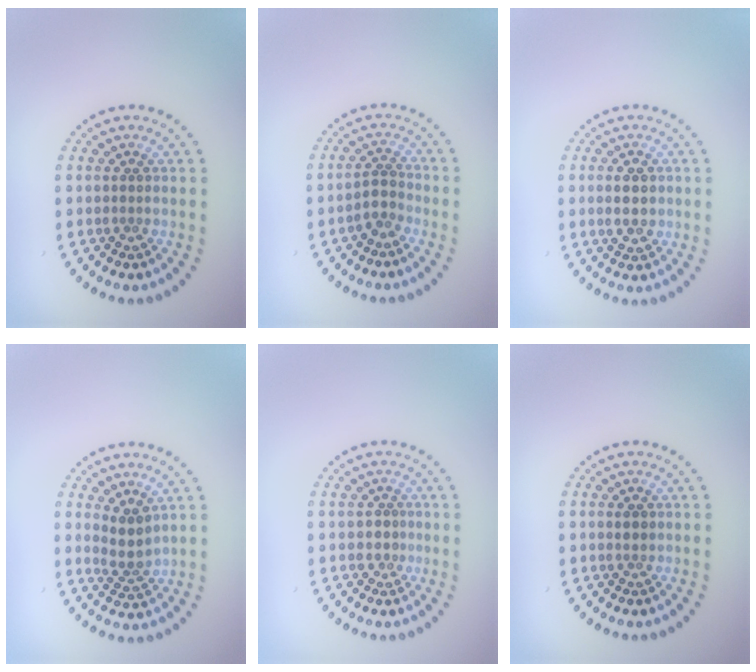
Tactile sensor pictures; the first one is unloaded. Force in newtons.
{"total": 1.8, "press": 1.5, "slide": 1.1}
{"total": 2.4, "press": 2.4, "slide": 0.1}
{"total": 2.5, "press": 2.0, "slide": 1.4}
{"total": 1.4, "press": 1.3, "slide": 0.7}
{"total": 0.9, "press": 0.8, "slide": 0.3}